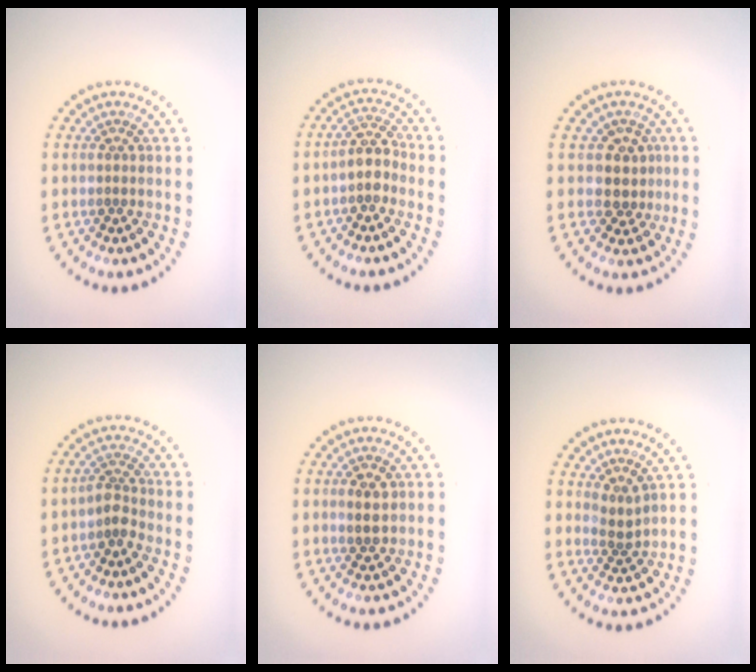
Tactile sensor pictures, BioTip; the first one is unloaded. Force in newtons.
{"total": 2.3, "press": 2.0, "slide": 1.1}
{"total": 2.5, "press": 1.9, "slide": 1.5}
{"total": 1.9, "press": 1.4, "slide": 1.2}
{"total": 1.8, "press": 1.8, "slide": 0.3}
{"total": 1.7, "press": 1.1, "slide": 1.3}